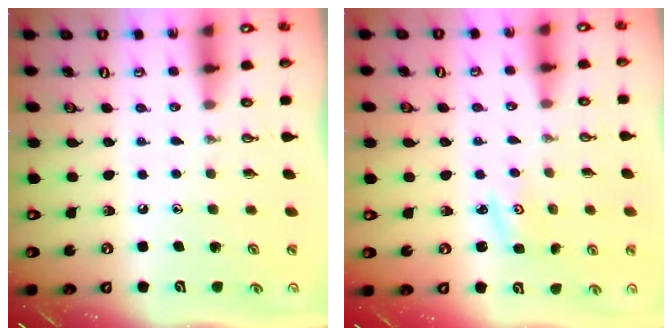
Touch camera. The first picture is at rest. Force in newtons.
{"total": 2.6, "press": 2.6, "slide": 0.4}